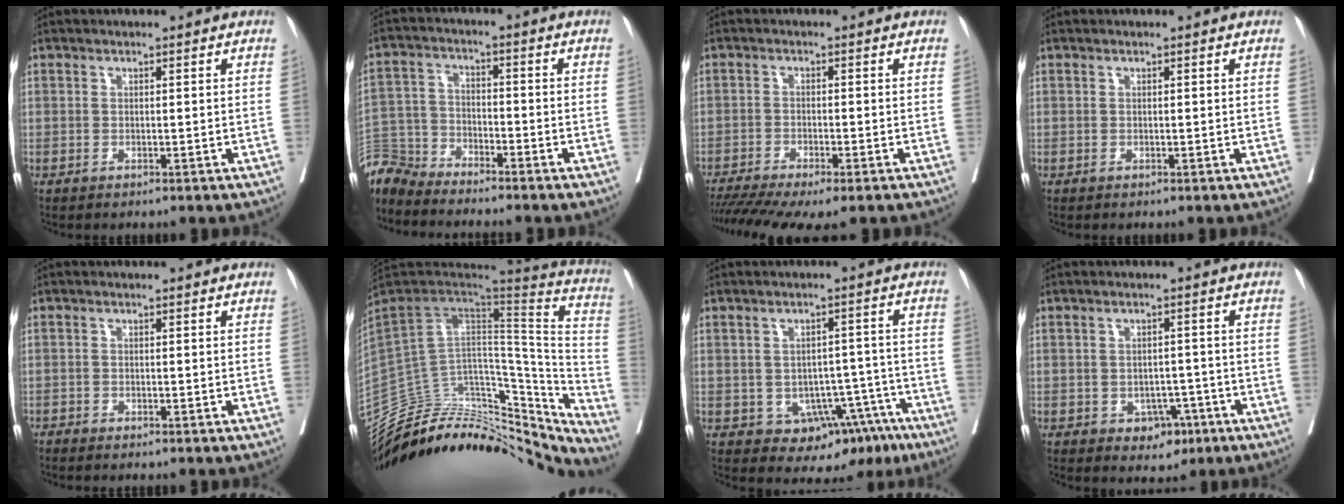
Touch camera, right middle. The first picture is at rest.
{"total": 6.7, "force": [-6.7, 0.2, -0.3], "torque": [0.006, 0.004, -0.134]}
{"total": 10.7, "force": [-8.6, 1.3, 6.3], "torque": [-0.102, -0.012, -0.133]}
{"total": 0.0}
{"total": 1.5, "force": [-1.4, 0.0, 0.4], "torque": [-0.005, 0.001, -0.024]}
{"total": 37.2, "force": [-31.2, 14.2, 14.7], "torque": [-0.216, 0.019, -0.426]}
{"total": 8.8, "force": [-5.0, 6.0, 4.0], "torque": [-0.022, 0.028, -0.059]}
{"total": 3.9, "force": [-1.8, 2.9, 1.9], "torque": [-0.011, 0.009, -0.016]}